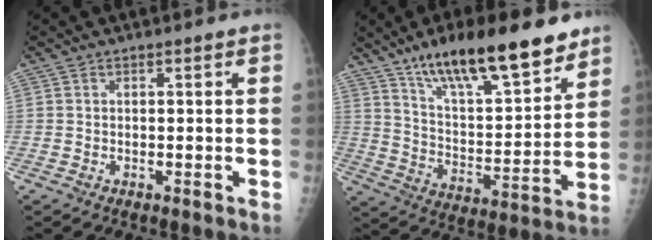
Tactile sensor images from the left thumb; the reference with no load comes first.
{"total": 21.4, "force": [14.8, 6.2, 14.1], "torque": [-0.196, -0.068, 0.248]}